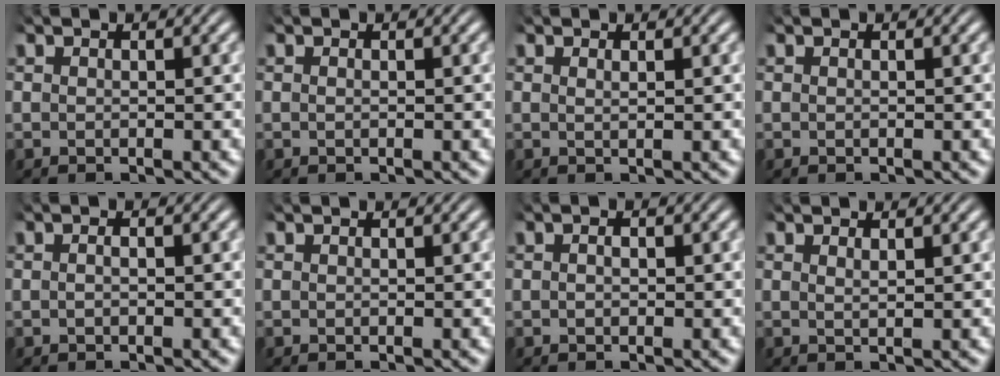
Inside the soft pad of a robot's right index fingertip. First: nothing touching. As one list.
[{"total": 0.0}, {"total": 0.7, "force": [0.3, -0.5, 0.3], "torque": [-0.005, -0.007, 0.009]}, {"total": 0.0}, {"total": 0.9, "force": [-0.3, 0.3, 0.8], "torque": [-0.016, 0.000, -0.007]}, {"total": 0.0}, {"total": 0.9, "force": [-0.1, 0.5, 0.7], "torque": [-0.015, -0.004, -0.002]}, {"total": 0.9, "force": [0.5, -0.6, 0.3], "torque": [-0.004, -0.008, 0.015]}]